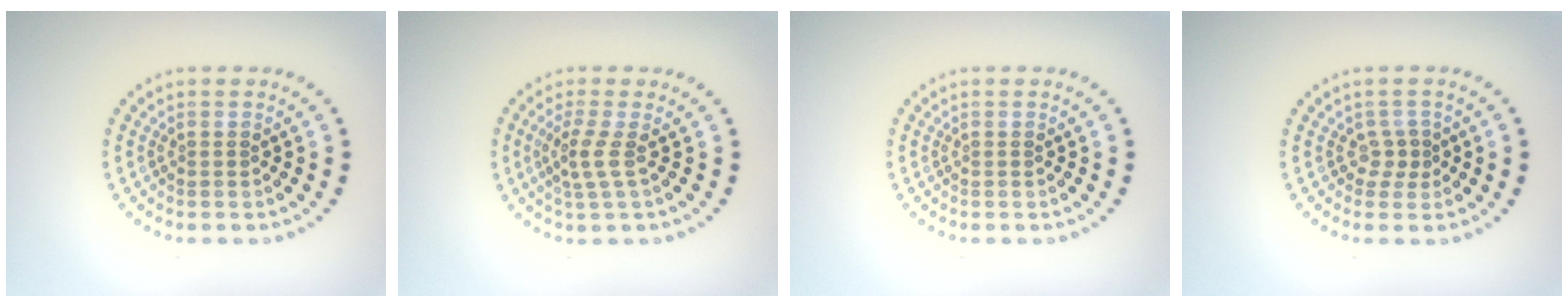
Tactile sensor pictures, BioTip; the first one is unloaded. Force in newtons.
{"total": 2.0, "press": 1.5, "slide": 1.4}
{"total": 0.0}
{"total": 1.5, "press": 1.0, "slide": 1.1}